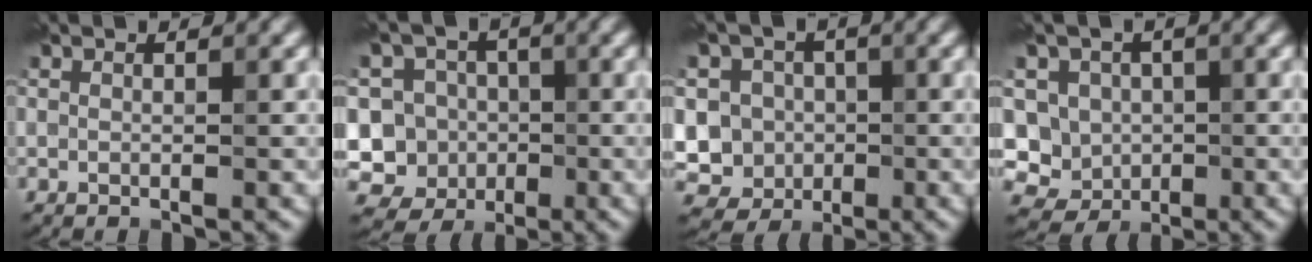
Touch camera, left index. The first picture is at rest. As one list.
[{"total": 9.5, "force": [-2.0, 9.0, 2.4], "torque": [-0.047, 0.025, -0.064]}, {"total": 9.0, "force": [-0.7, 8.5, 2.9], "torque": [-0.062, 0.022, -0.046]}, {"total": 7.6, "force": [0.1, 7.2, 2.4], "torque": [-0.038, 0.028, -0.033]}]